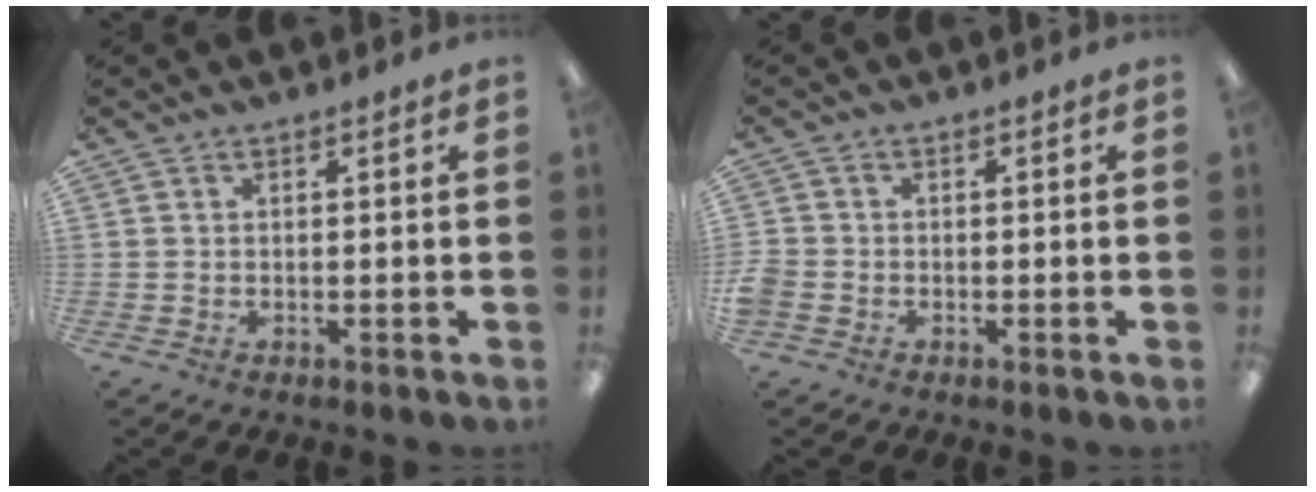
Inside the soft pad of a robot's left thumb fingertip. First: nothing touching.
{"total": 2.5, "force": [-1.0, 2.0, 1.1], "torque": [-0.015, 0.007, -0.018]}